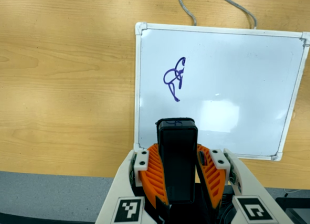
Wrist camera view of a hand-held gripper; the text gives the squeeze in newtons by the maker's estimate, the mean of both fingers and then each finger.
{"total": 10.3, "left": 9.0, "right": 11.7}